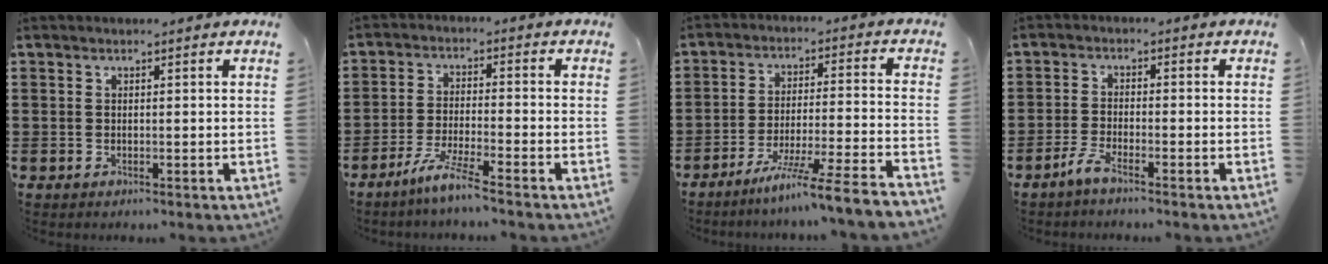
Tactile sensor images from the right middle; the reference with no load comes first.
{"total": 5.5, "force": [-4.6, -0.3, 3.1], "torque": [-0.069, -0.014, -0.088]}
{"total": 8.3, "force": [-7.1, -1.3, 4.1], "torque": [-0.065, -0.011, -0.137]}
{"total": 3.1, "force": [-2.4, 0.3, 2.0], "torque": [-0.053, -0.006, -0.051]}